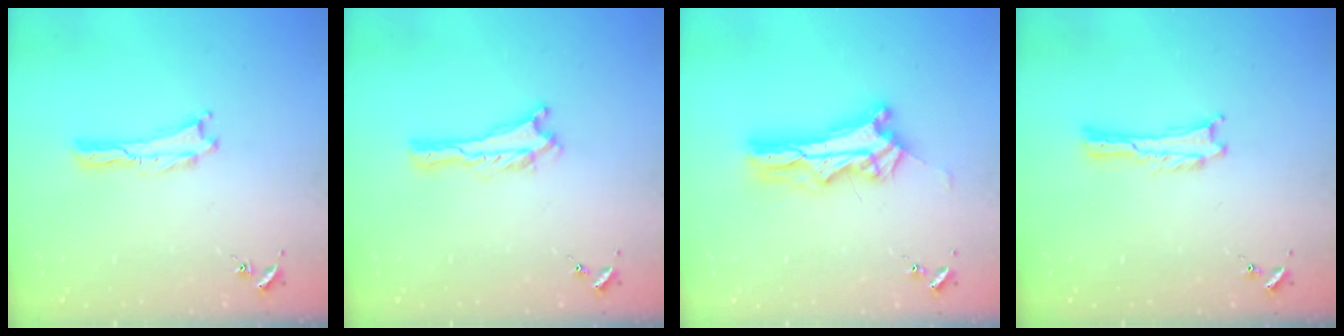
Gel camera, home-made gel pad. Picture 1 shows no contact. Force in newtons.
{"total": 0.0}
{"total": 9.2, "press": 9.2, "slide": 0.7}
{"total": 0.0}